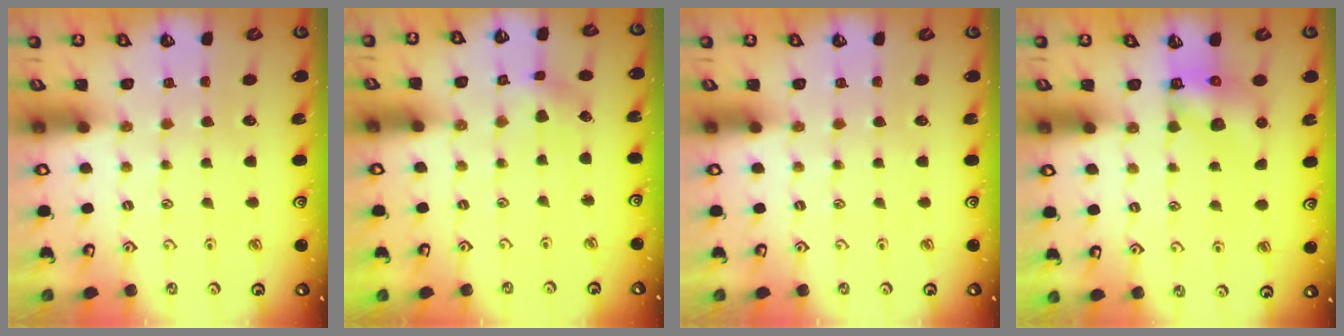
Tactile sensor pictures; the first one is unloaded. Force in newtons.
{"total": 1.7, "press": 1.7, "slide": 0.2}
{"total": 0.0}
{"total": 6.4, "press": 6.4, "slide": 0.4}